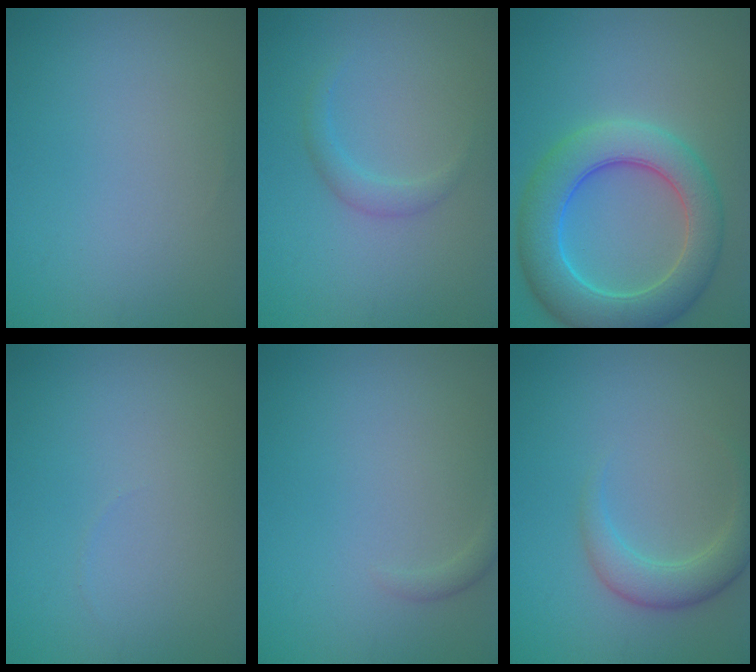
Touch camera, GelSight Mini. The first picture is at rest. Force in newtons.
{"total": 1.5, "press": 1.5, "slide": 0.1}
{"total": 7.9, "press": 7.9, "slide": 0.3}
{"total": 0.0}
{"total": 0.8, "press": 0.8, "slide": 0.1}
{"total": 3.2, "press": 3.1, "slide": 0.2}